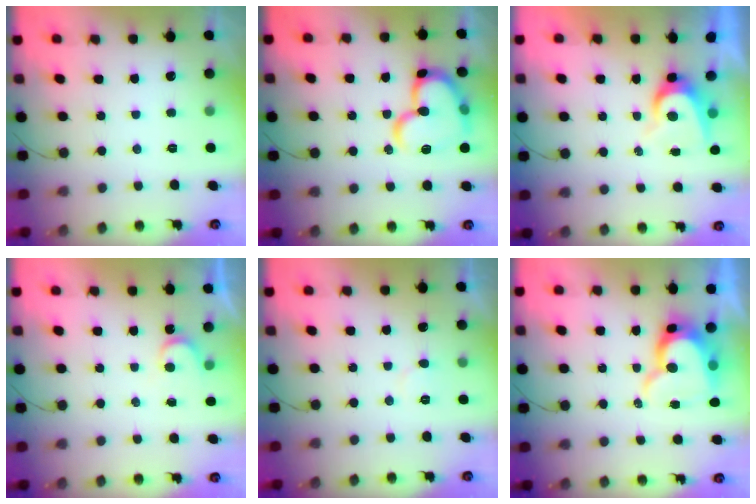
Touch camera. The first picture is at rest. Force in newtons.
{"total": 18.3, "press": 18.2, "slide": 2.0}
{"total": 6.3, "press": 6.3, "slide": 0.5}
{"total": 3.5, "press": 3.5, "slide": 0.3}
{"total": 3.1, "press": 3.1, "slide": 0.3}
{"total": 13.5, "press": 13.4, "slide": 1.4}